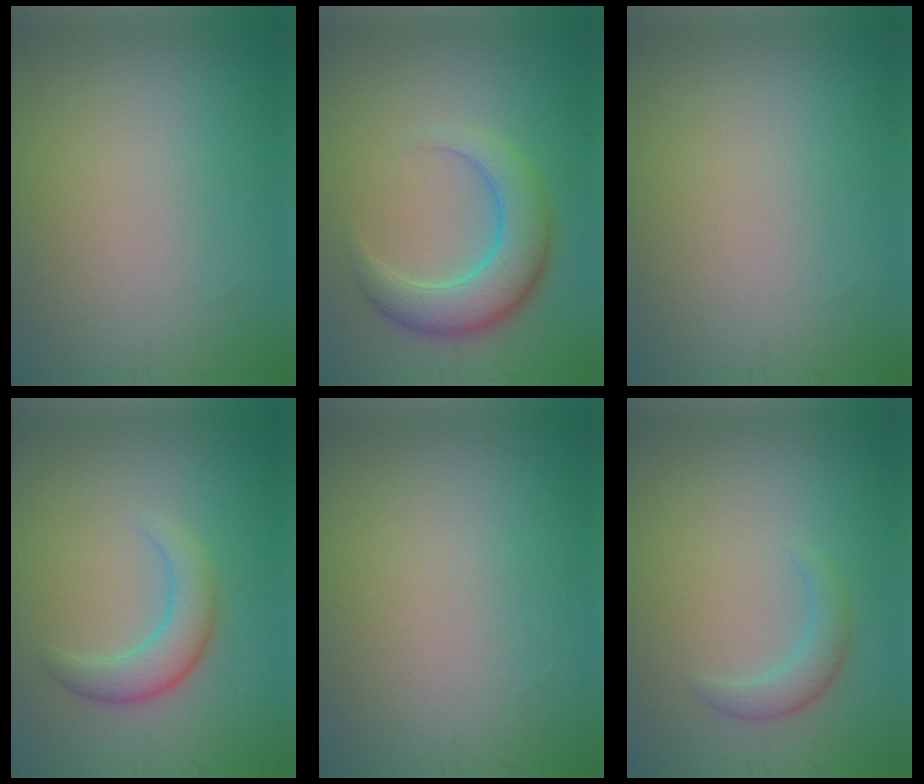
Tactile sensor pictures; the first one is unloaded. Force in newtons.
{"total": 5.3, "press": 5.3, "slide": 0.2}
{"total": 0.0}
{"total": 3.3, "press": 3.3, "slide": 0.1}
{"total": 0.0}
{"total": 1.9, "press": 1.9, "slide": 0.1}